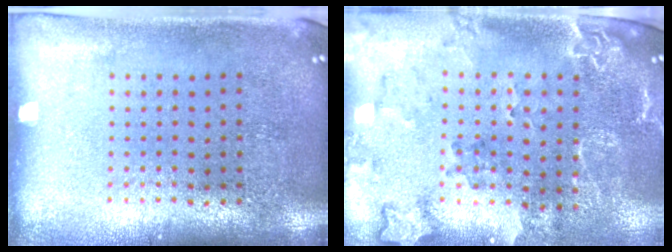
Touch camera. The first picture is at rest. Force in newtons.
{"total": 2.2, "press": 1.9, "slide": 1.1}